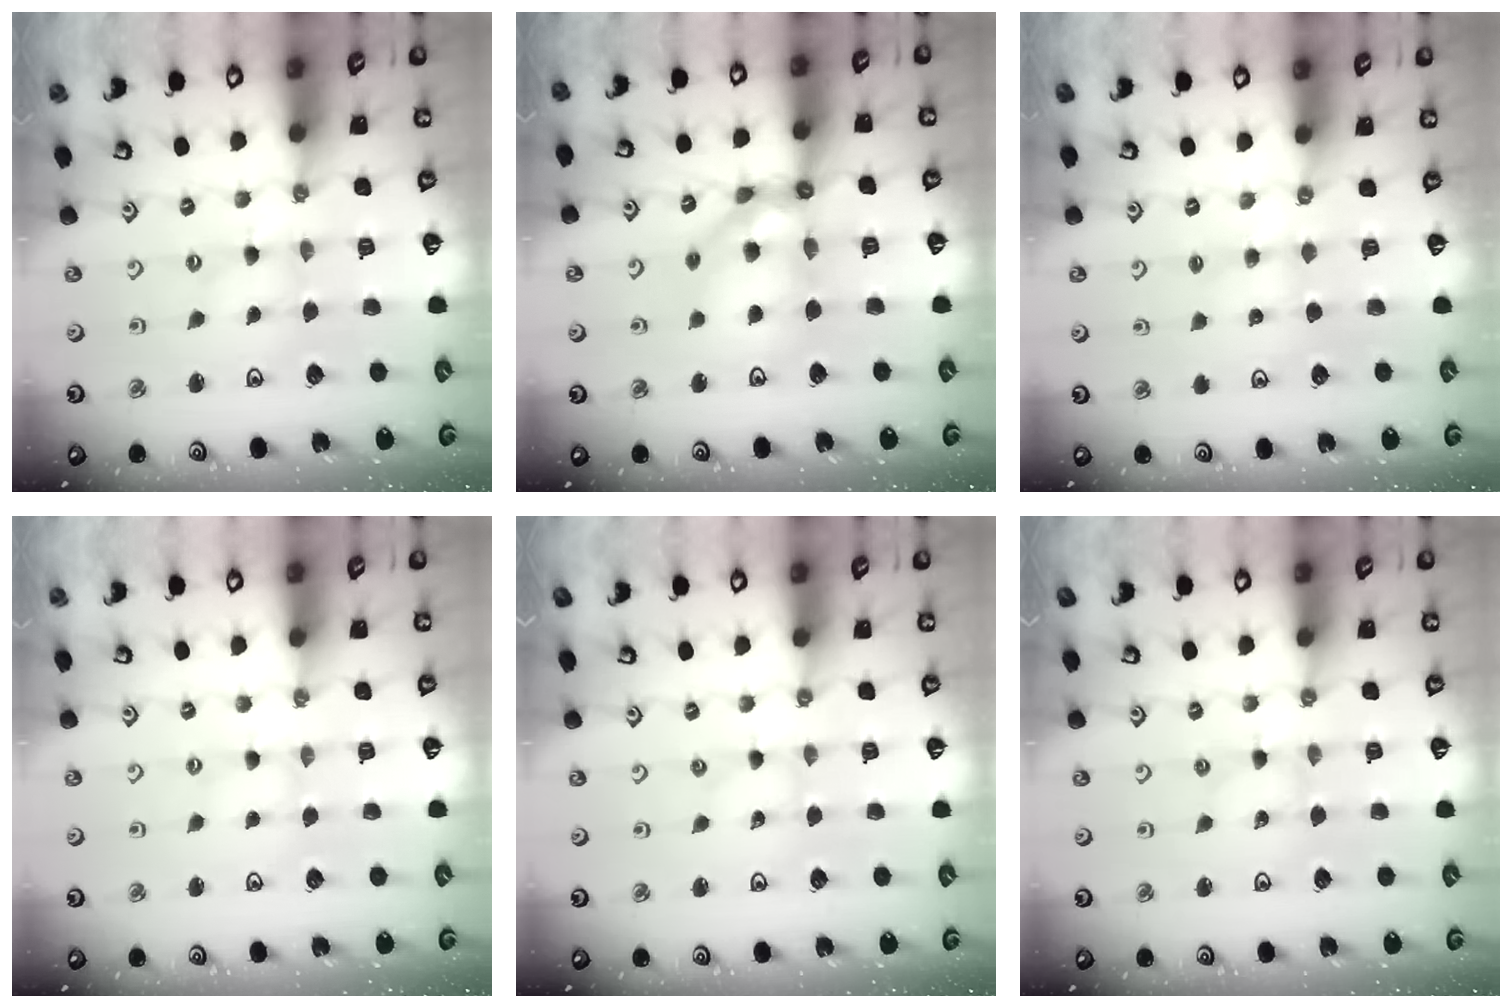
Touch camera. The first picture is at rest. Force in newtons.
{"total": 13.2, "press": 13.1, "slide": 1.6}
{"total": 2.6, "press": 2.5, "slide": 0.4}
{"total": 0.0}
{"total": 0.0}
{"total": 0.0}